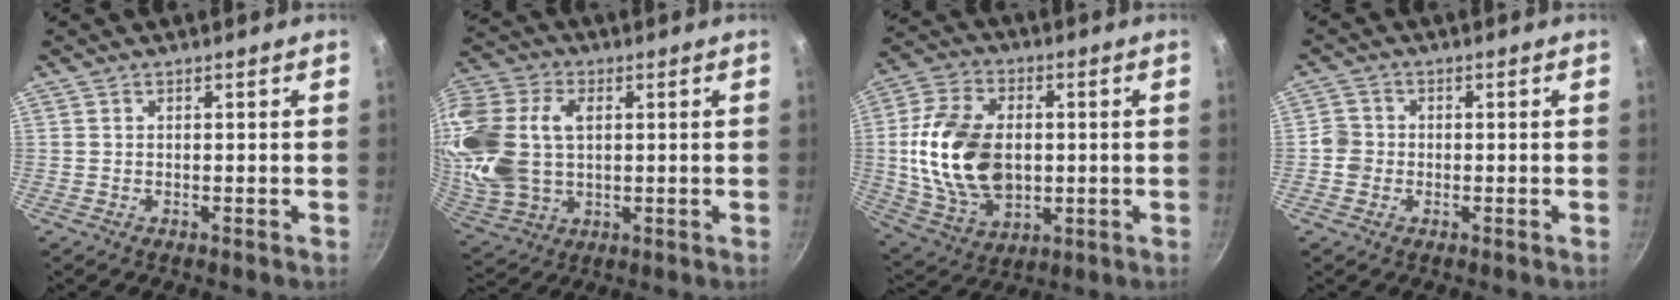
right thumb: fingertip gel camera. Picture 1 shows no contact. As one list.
[{"total": 23.0, "force": [4.1, 16.2, 15.9], "torque": [-0.364, 0.017, 0.083]}, {"total": 19.6, "force": [0.2, 13.2, 14.6], "torque": [-0.263, 0.006, 0.013]}, {"total": 3.2, "force": [-0.8, 3.0, 0.9], "torque": [-0.003, 0.012, -0.021]}]